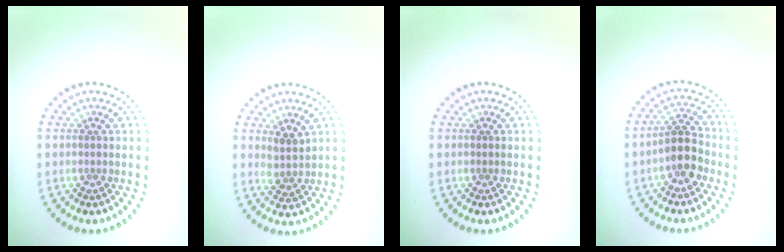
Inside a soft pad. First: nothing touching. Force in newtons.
{"total": 1.9, "press": 1.5, "slide": 1.0}
{"total": 0.0}
{"total": 3.7, "press": 3.3, "slide": 1.5}